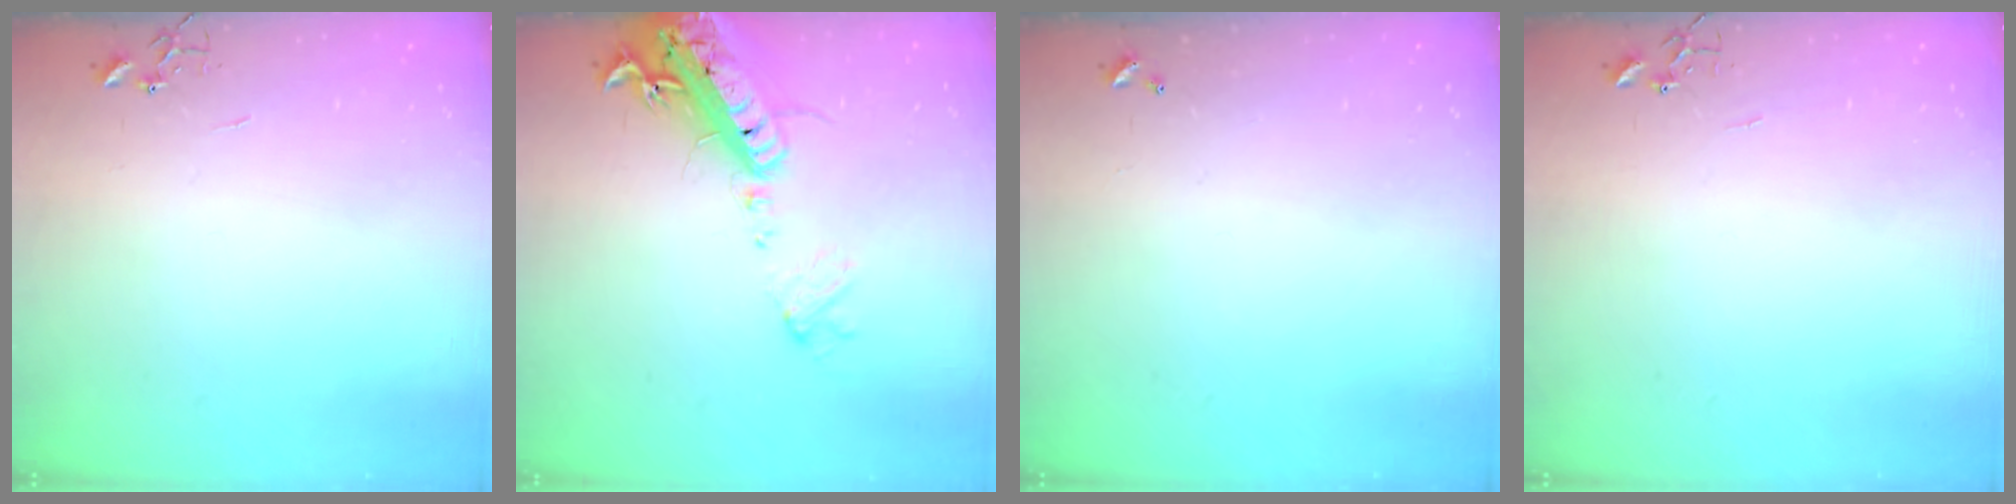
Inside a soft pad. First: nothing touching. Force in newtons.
{"total": 23.7, "press": 23.2, "slide": 5.2}
{"total": 0.0}
{"total": 0.0}